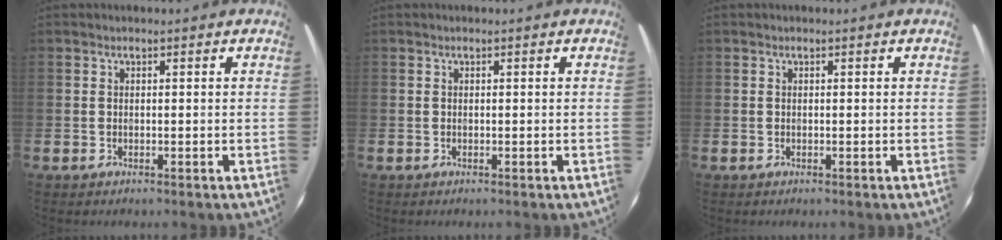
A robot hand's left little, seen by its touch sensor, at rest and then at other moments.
{"total": 0.0}
{"total": 0.0}